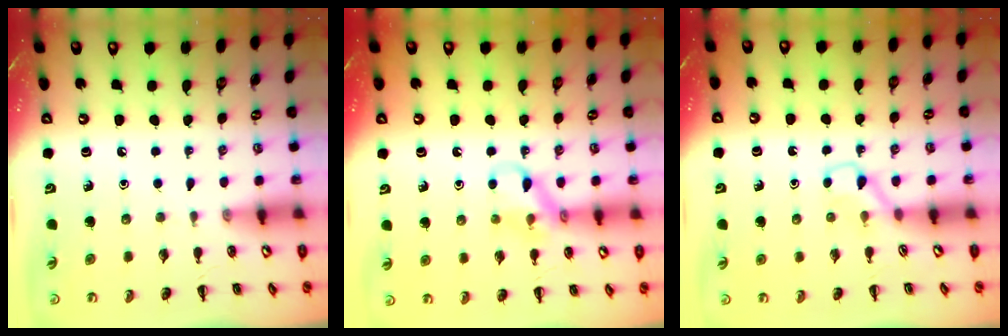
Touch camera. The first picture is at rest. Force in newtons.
{"total": 10.5, "press": 10.4, "slide": 1.2}
{"total": 3.5, "press": 3.3, "slide": 1.2}